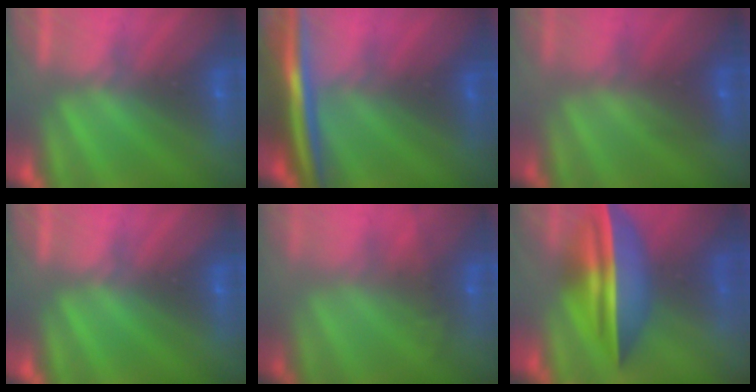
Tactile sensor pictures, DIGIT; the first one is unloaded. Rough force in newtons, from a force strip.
{"total": 6.9}
{"total": 2.0}
{"total": 0.0}
{"total": 7.5}
{"total": 7.0}